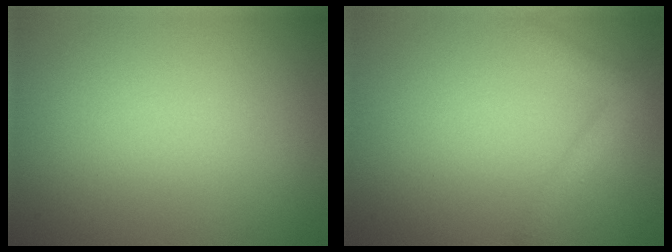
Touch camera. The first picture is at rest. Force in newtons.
{"total": 2.3, "press": 2.3, "slide": 0.3}